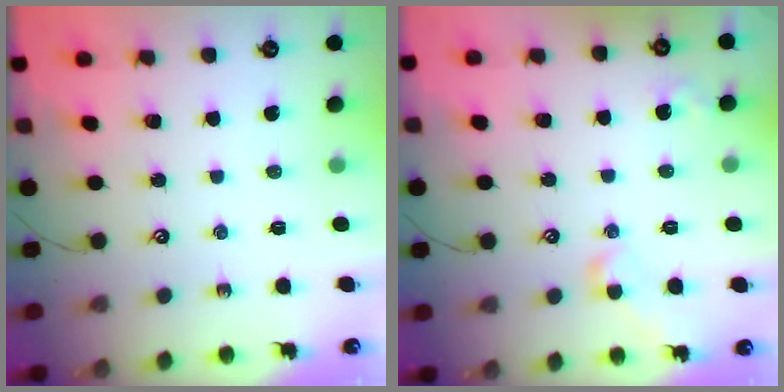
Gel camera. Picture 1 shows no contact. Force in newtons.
{"total": 5.3, "press": 5.2, "slide": 0.8}